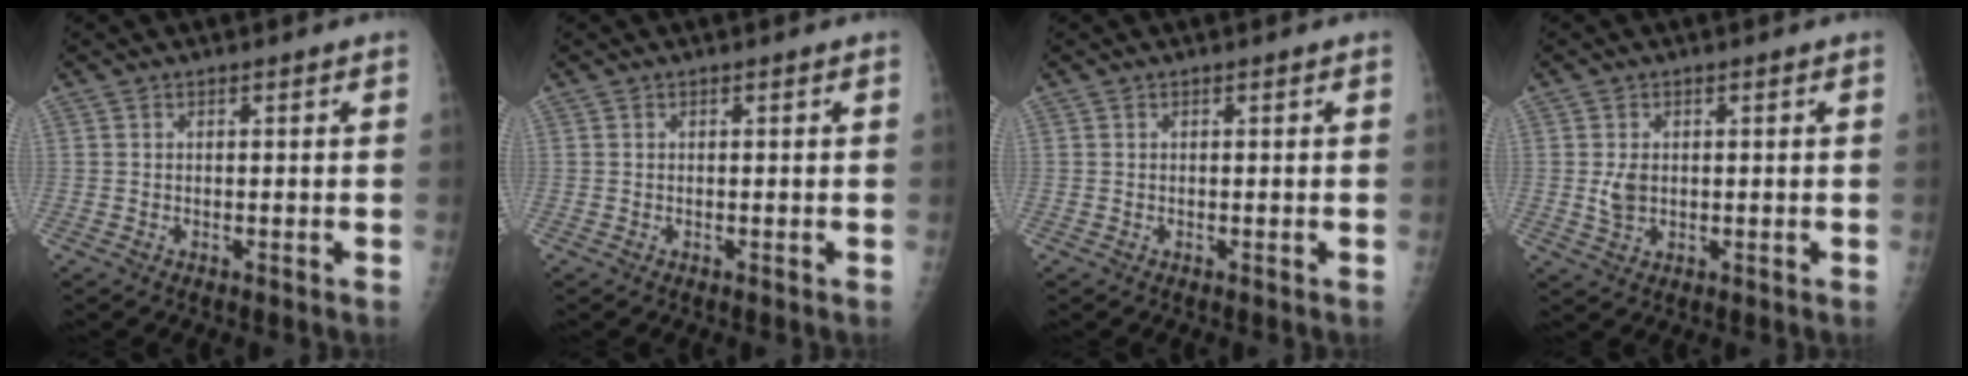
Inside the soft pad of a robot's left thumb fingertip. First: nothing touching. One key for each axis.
{"total": 0.0}
{"total": 0.0}
{"total": 3.3, "fx": 0.2, "fy": 2.3, "fz": 2.3, "tx": -0.037, "ty": -0.004, "tz": 0.008}